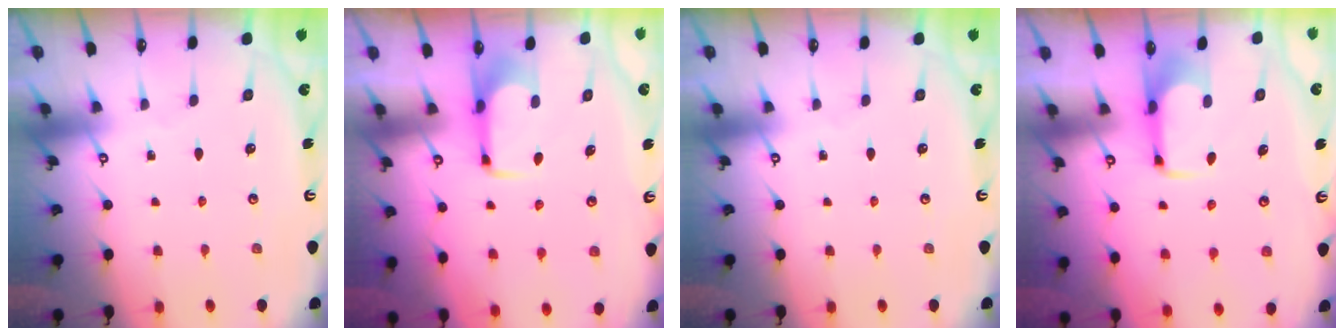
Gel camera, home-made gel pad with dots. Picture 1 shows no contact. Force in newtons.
{"total": 1.5, "press": 1.4, "slide": 0.5}
{"total": 0.0}
{"total": 2.2, "press": 2.1, "slide": 0.4}